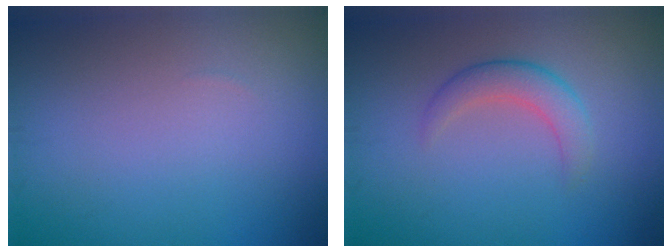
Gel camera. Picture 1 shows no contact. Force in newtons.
{"total": 2.6, "press": 2.5, "slide": 0.3}